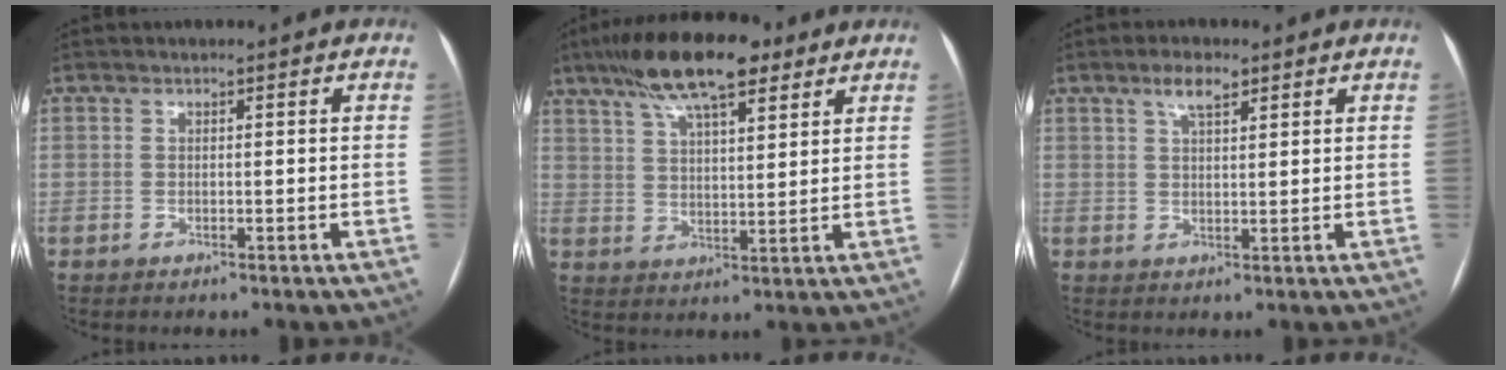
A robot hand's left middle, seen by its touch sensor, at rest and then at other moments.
{"total": 13.7, "force": [9.1, 3.8, 9.4], "torque": [-0.174, 0.028, 0.160]}
{"total": 3.6, "force": [2.3, 1.1, 2.5], "torque": [-0.049, 0.008, 0.041]}